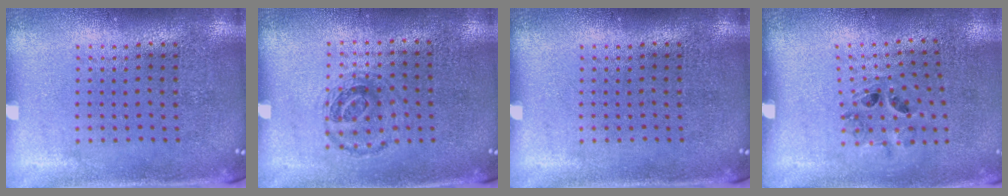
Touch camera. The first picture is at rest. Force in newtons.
{"total": 0.9, "press": 0.8, "slide": 0.4}
{"total": 0.0}
{"total": 1.2, "press": 0.8, "slide": 0.9}